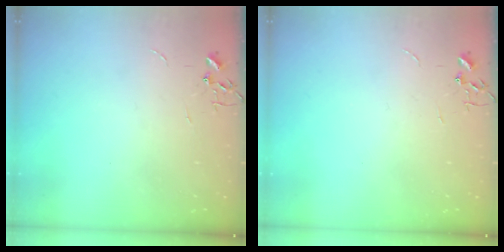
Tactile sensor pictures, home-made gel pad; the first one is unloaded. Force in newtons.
{"total": 0.0}